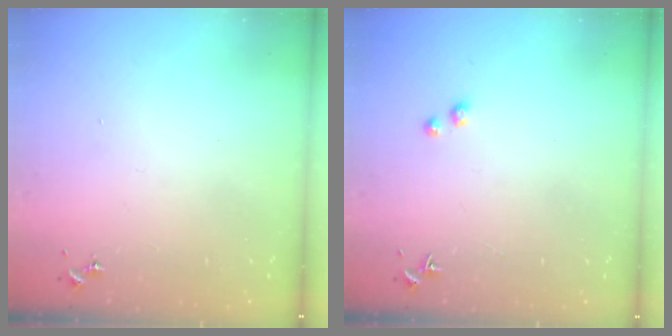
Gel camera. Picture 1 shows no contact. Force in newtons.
{"total": 1.8, "press": 1.7, "slide": 0.2}